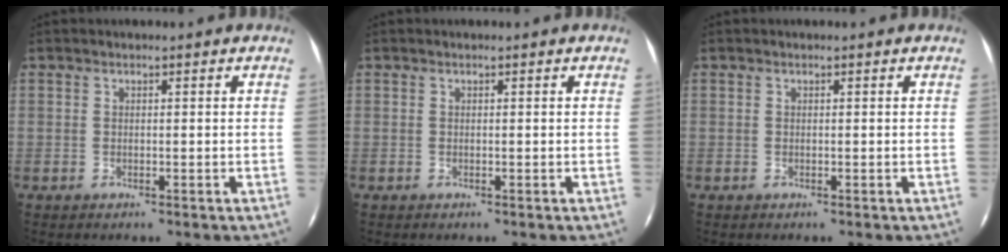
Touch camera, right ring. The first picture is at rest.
{"total": 0.0}
{"total": 0.0}